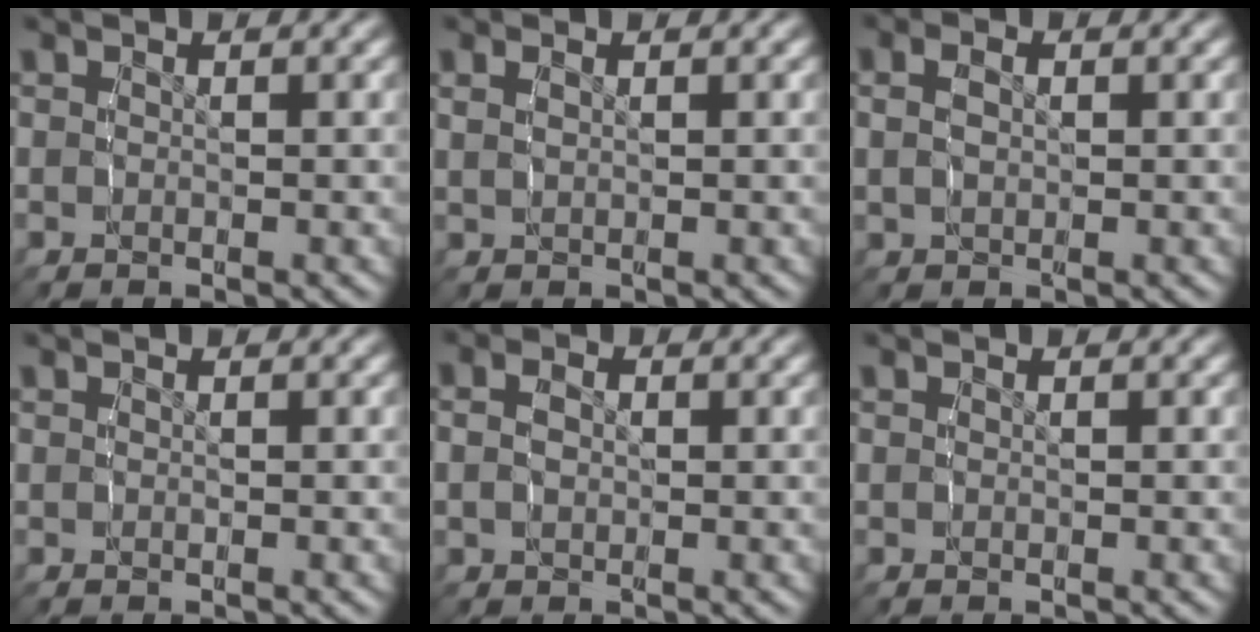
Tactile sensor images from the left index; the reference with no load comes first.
{"total": 0.9, "force": [0.5, 0.1, 0.8], "torque": [-0.016, 0.000, 0.016]}
{"total": 2.1, "force": [0.3, 1.4, 1.6], "torque": [-0.030, -0.006, 0.011]}
{"total": 0.0}
{"total": 2.2, "force": [0.0, 1.6, 1.5], "torque": [-0.032, -0.009, 0.004]}
{"total": 0.0}